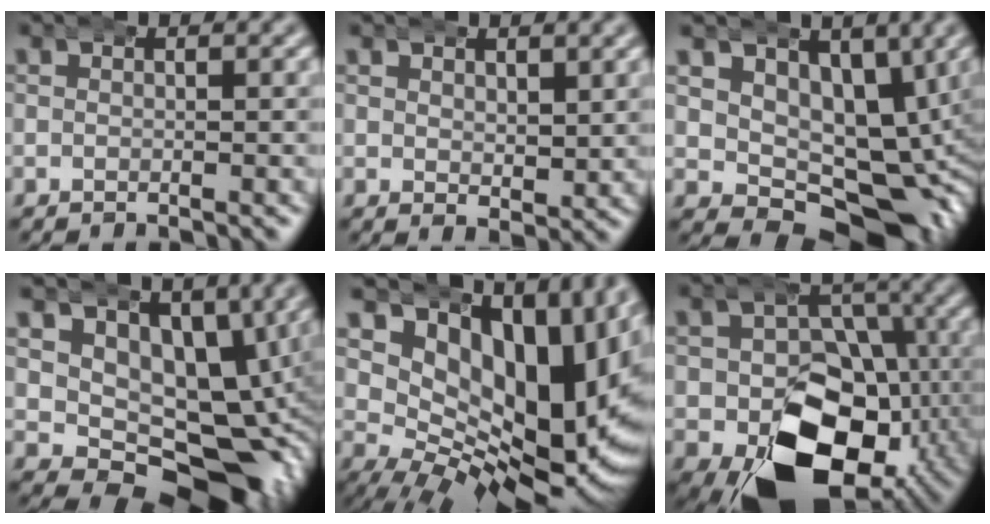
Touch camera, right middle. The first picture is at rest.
{"total": 2.3, "force": [2.3, 0.5, 0.3], "torque": [0.002, -0.002, 0.043]}
{"total": 9.7, "force": [-0.1, 7.2, 6.5], "torque": [-0.094, -0.039, 0.016]}
{"total": 12.2, "force": [0.0, 9.2, 8.0], "torque": [-0.123, -0.045, 0.018]}
{"total": 18.0, "force": [4.7, 10.0, 14.3], "torque": [-0.208, 0.002, 0.081]}
{"total": 14.5, "force": [-4.1, 10.1, 9.6], "torque": [-0.159, -0.055, -0.044]}